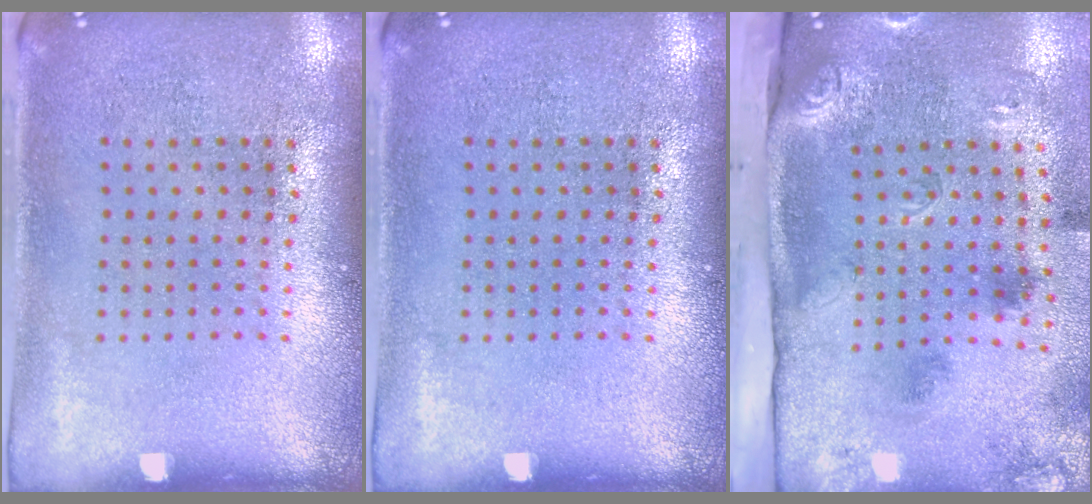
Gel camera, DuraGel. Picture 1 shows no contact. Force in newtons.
{"total": 0.0}
{"total": 3.4, "press": 2.0, "slide": 2.7}